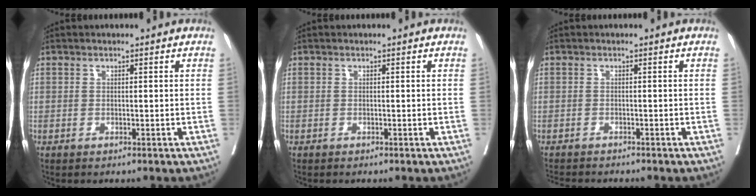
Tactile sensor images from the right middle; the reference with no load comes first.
{"total": 0.0}
{"total": 4.5, "force": [-4.3, 0.6, 1.4], "torque": [-0.015, -0.010, -0.066]}